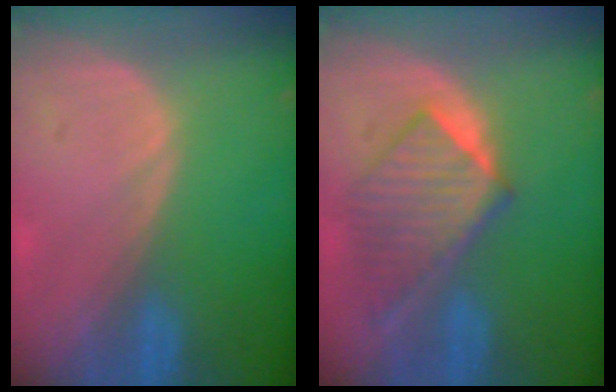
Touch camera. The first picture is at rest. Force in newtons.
{"total": 7.2, "press": 7.2, "slide": 0.5}